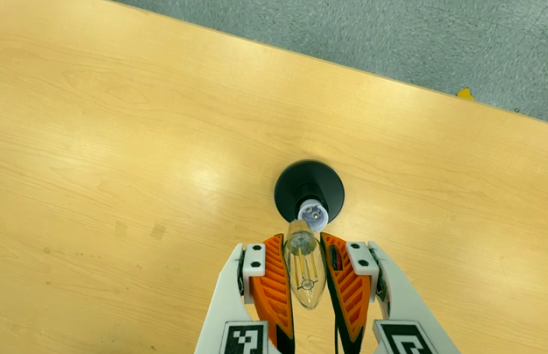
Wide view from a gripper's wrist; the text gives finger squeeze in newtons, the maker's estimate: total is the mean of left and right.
{"total": 17.9, "left": 18.7, "right": 17.1}